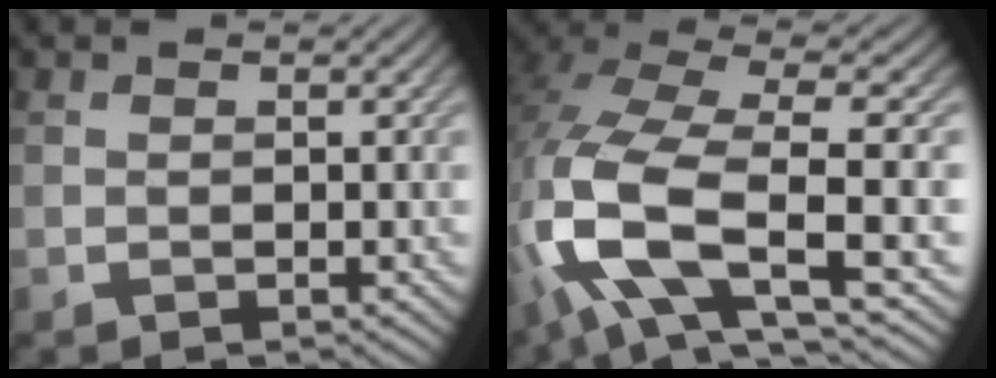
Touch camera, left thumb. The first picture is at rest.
{"total": 14.0, "force": [-3.6, 5.5, 12.4], "torque": [-0.282, -0.011, -0.067]}